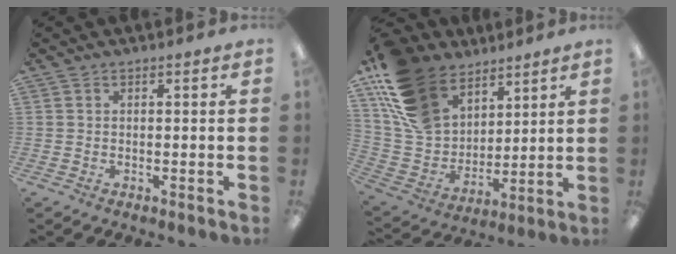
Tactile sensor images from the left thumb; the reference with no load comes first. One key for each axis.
{"total": 18.8, "fx": 12.0, "fy": 12.0, "fz": 8.1, "tx": -0.197, "ty": -0.060, "tz": 0.231}